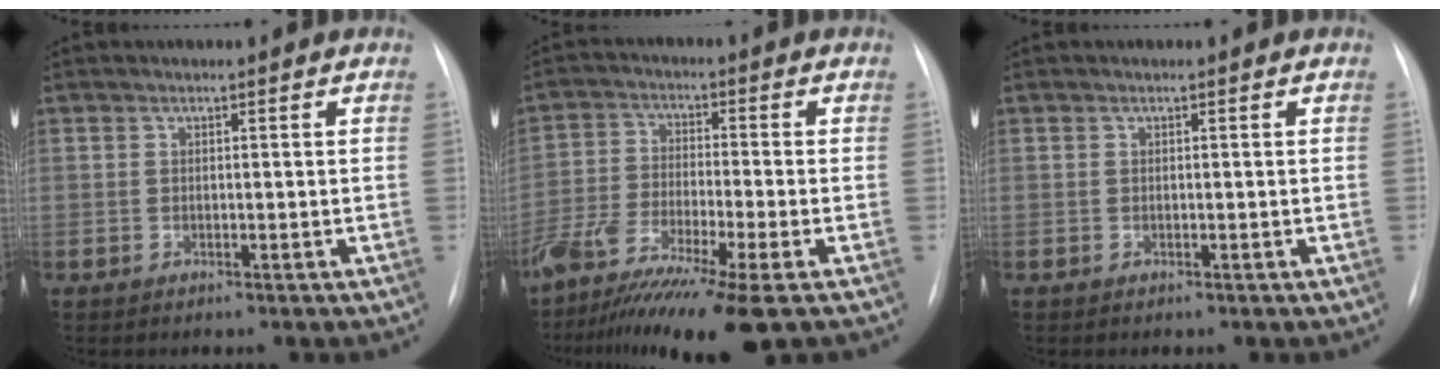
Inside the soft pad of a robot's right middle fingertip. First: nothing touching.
{"total": 13.9, "force": [-9.7, 0.2, 9.9], "torque": [-0.195, -0.042, -0.172]}
{"total": 0.0}